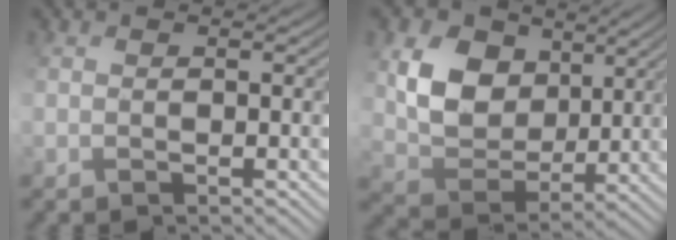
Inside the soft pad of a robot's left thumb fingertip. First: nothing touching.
{"total": 9.2, "force": [4.1, 7.0, 4.4], "torque": [-0.106, -0.002, 0.072]}